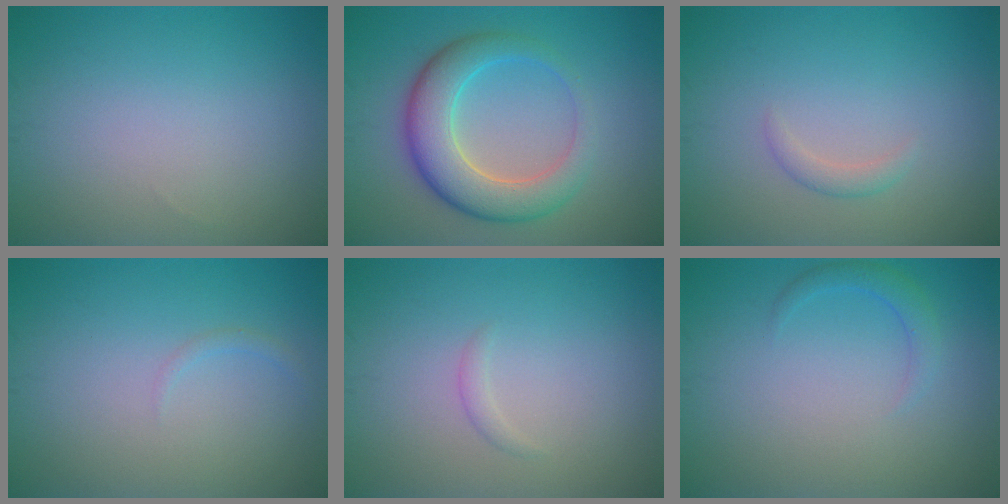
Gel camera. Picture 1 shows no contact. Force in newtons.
{"total": 6.5, "press": 6.5, "slide": 0.2}
{"total": 1.1, "press": 1.1, "slide": 0.1}
{"total": 0.6, "press": 0.6, "slide": 0.1}
{"total": 0.7, "press": 0.7, "slide": 0.0}
{"total": 1.5, "press": 1.5, "slide": 0.1}